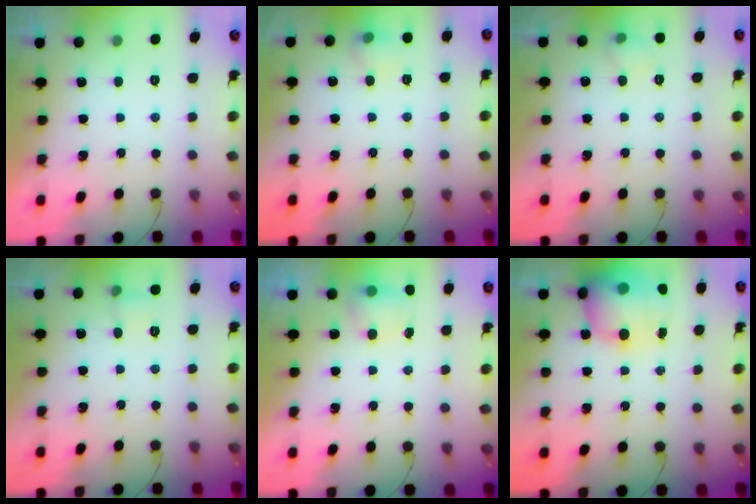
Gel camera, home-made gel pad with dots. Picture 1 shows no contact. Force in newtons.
{"total": 6.8, "press": 6.7, "slide": 1.3}
{"total": 6.0, "press": 5.8, "slide": 1.5}
{"total": 3.8, "press": 3.6, "slide": 1.1}
{"total": 5.2, "press": 5.1, "slide": 1.1}
{"total": 16.7, "press": 16.2, "slide": 3.9}